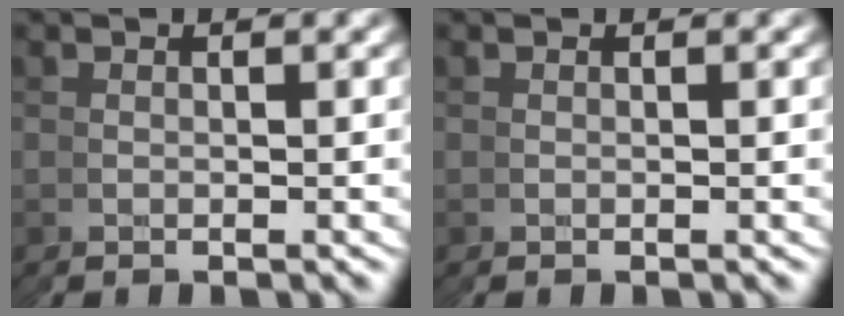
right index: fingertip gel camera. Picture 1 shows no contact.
{"total": 0.0}